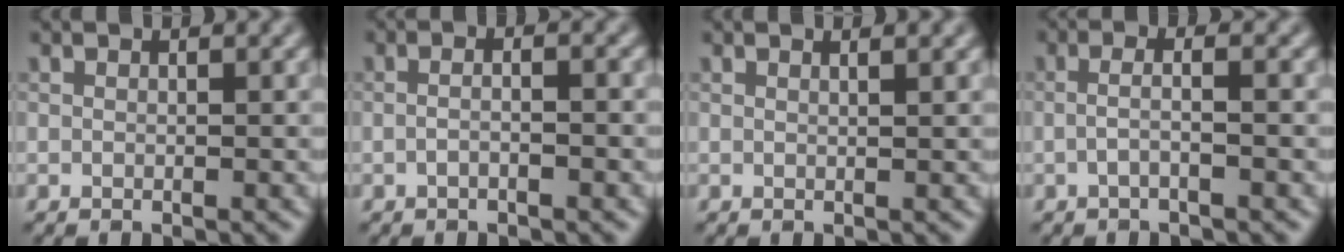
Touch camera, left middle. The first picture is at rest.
{"total": 2.1, "force": [-0.2, 0.8, 1.9], "torque": [-0.012, -0.004, -0.021]}
{"total": 1.4, "force": [0.9, 0.5, 1.0], "torque": [-0.006, 0.001, 0.001]}
{"total": 1.9, "force": [-0.4, 0.4, 1.8], "torque": [-0.031, 0.004, -0.016]}